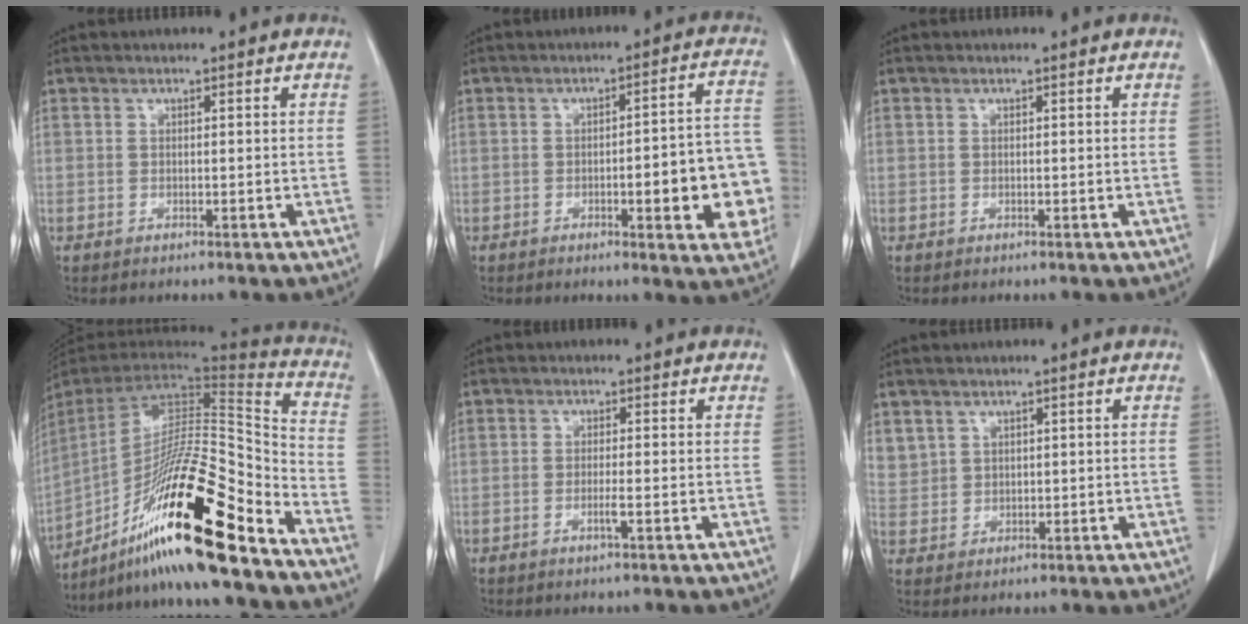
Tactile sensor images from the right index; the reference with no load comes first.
{"total": 11.8, "force": [-2.7, 2.5, 11.2], "torque": [-0.119, 0.020, -0.032]}
{"total": 0.0}
{"total": 25.7, "force": [-17.0, 1.5, 19.2], "torque": [-0.314, -0.014, -0.298]}
{"total": 1.5, "force": [-0.6, -0.2, 1.4], "torque": [-0.027, -0.003, -0.012]}
{"total": 4.4, "force": [2.6, 3.5, 0.7], "torque": [-0.016, 0.007, 0.065]}